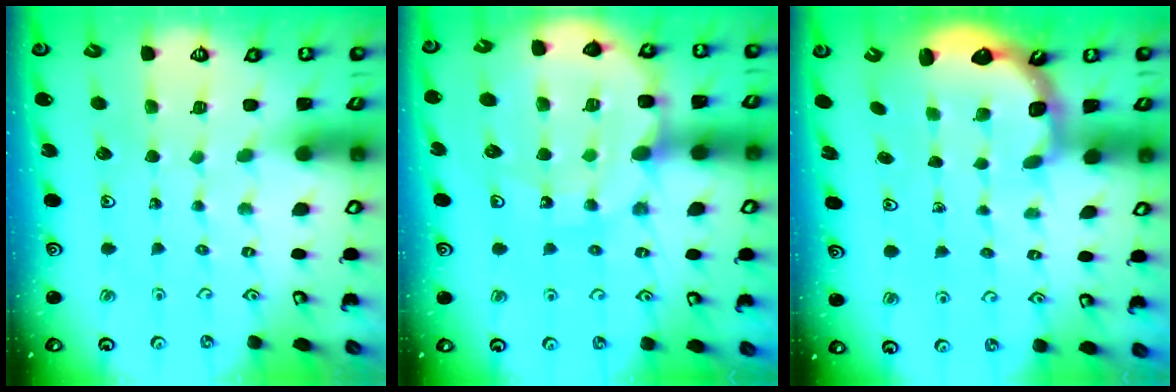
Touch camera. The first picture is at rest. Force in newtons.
{"total": 19.1, "press": 18.7, "slide": 3.7}
{"total": 2.7, "press": 2.1, "slide": 1.7}